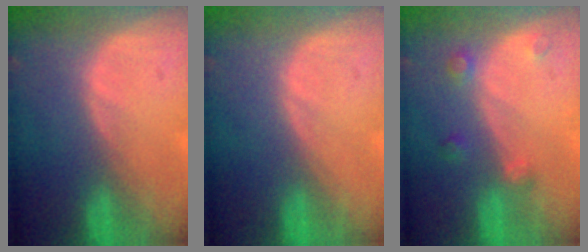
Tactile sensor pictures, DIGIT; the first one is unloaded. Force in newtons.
{"total": 0.0}
{"total": 2.7, "press": 2.6, "slide": 0.5}